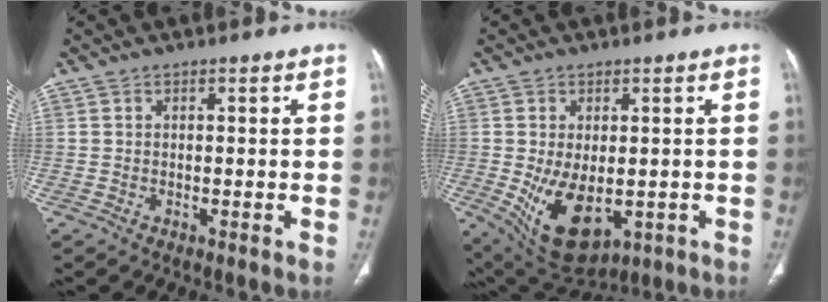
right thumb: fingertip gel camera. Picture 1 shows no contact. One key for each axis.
{"total": 11.9, "fx": -2.3, "fy": 6.9, "fz": 9.5, "tx": -0.151, "ty": -0.012, "tz": -0.011}